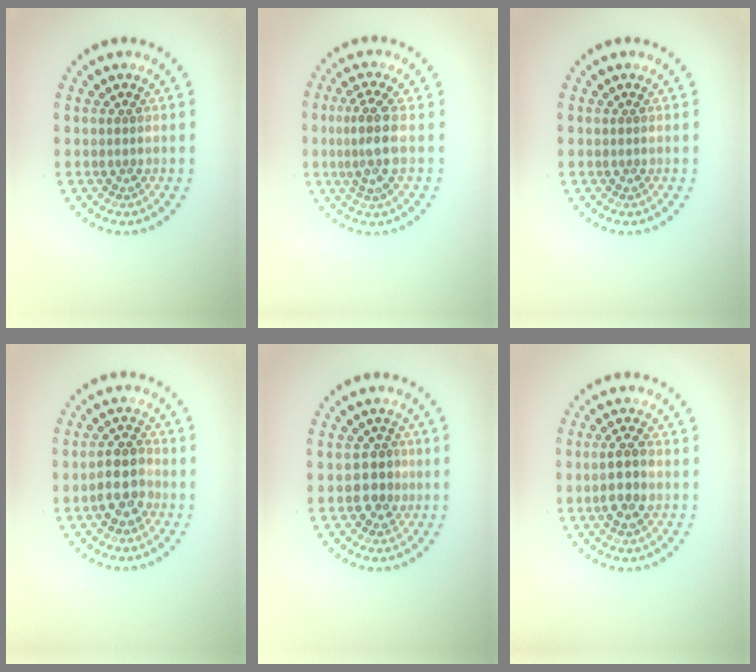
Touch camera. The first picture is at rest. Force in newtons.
{"total": 3.2, "press": 2.7, "slide": 1.7}
{"total": 0.0}
{"total": 3.0, "press": 2.9, "slide": 1.0}
{"total": 2.4, "press": 2.2, "slide": 1.0}
{"total": 2.8, "press": 2.7, "slide": 0.8}